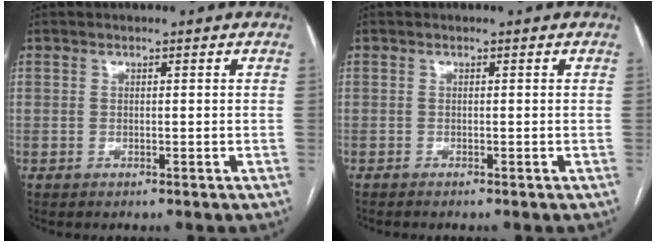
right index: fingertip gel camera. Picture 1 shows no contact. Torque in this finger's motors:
{"motor_torque": [-0.08, -0.09, 0.11, 0.01]}